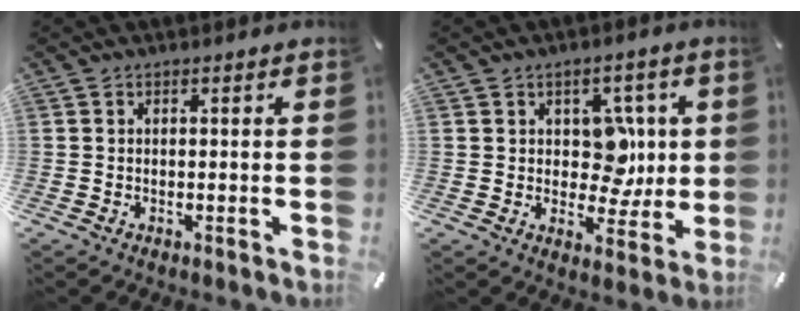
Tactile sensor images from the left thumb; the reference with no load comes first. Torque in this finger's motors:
{"motor_torque": [1.07, 1.42, 0.28, -0.49, 0.14]}